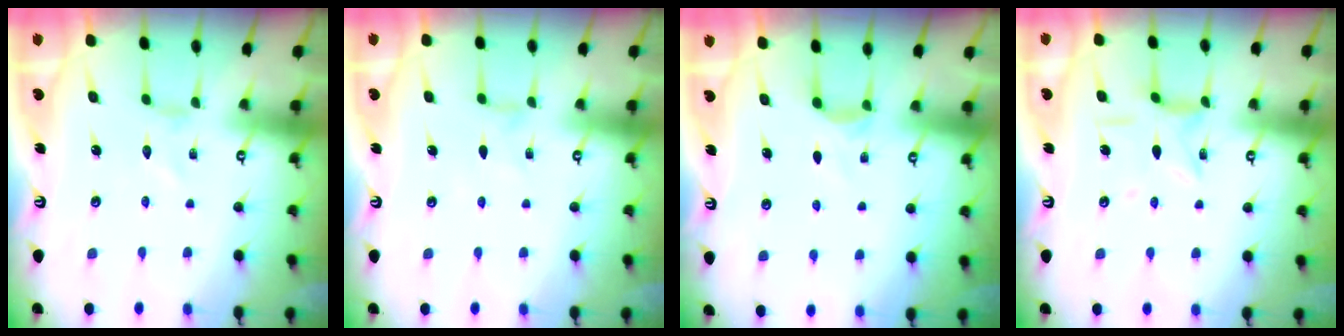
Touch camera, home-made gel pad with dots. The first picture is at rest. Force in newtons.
{"total": 0.6, "press": 0.5, "slide": 0.2}
{"total": 2.8, "press": 2.8, "slide": 0.4}
{"total": 6.0, "press": 6.0, "slide": 0.3}